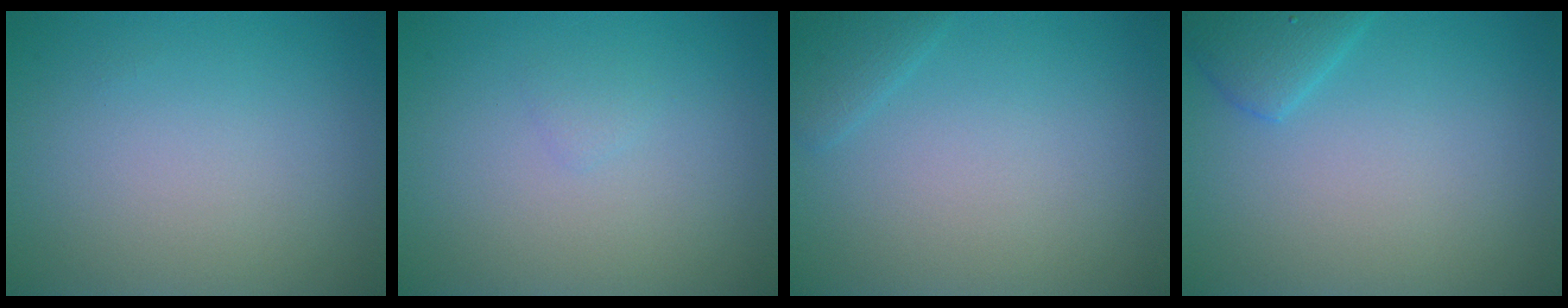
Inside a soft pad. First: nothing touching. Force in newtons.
{"total": 0.6, "press": 0.6, "slide": 0.1}
{"total": 1.2, "press": 1.2, "slide": 0.0}
{"total": 2.2, "press": 2.2, "slide": 0.3}